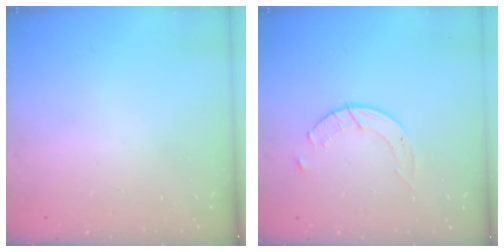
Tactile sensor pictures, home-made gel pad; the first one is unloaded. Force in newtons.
{"total": 5.1, "press": 5.1, "slide": 0.6}